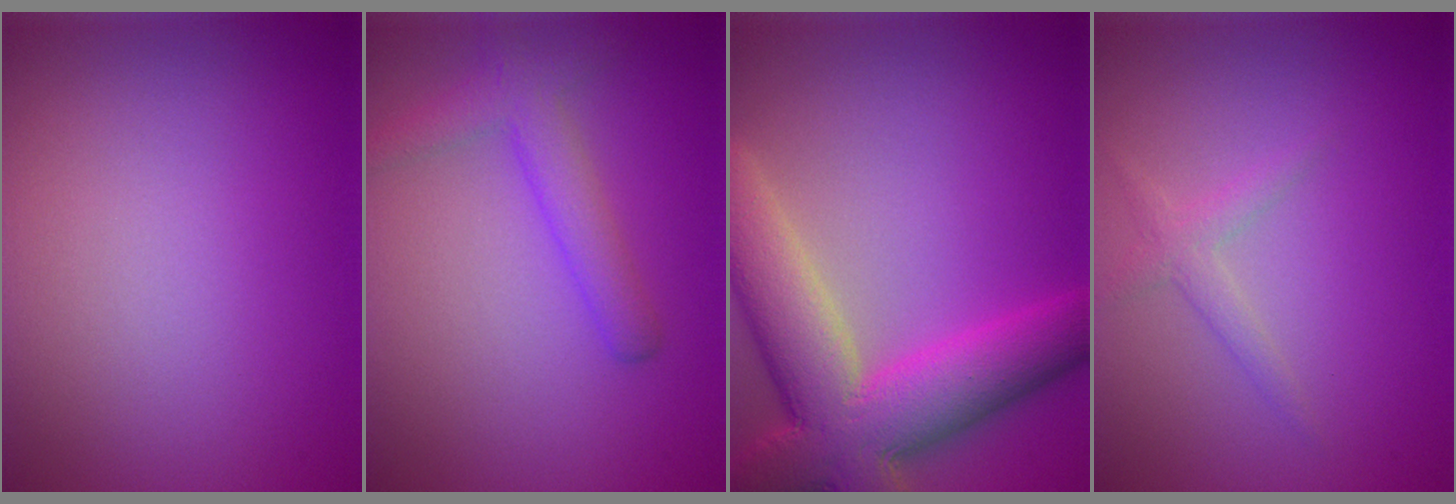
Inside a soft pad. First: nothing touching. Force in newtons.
{"total": 3.0, "press": 3.0, "slide": 0.2}
{"total": 10.8, "press": 10.8, "slide": 0.5}
{"total": 1.5, "press": 1.5, "slide": 0.1}